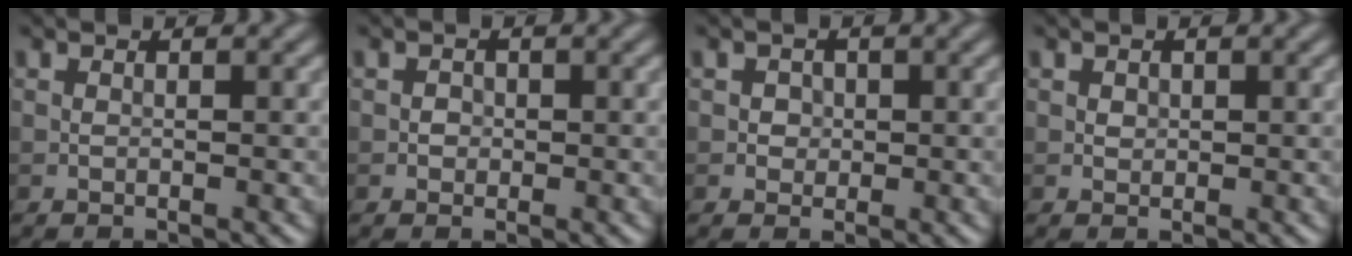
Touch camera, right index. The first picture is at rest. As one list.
[{"total": 0.8, "force": [-0.1, 0.8, 0.3], "torque": [0.002, -0.001, -0.002]}, {"total": 1.2, "force": [0.2, 1.2, 0.4], "torque": [0.005, 0.001, 0.003]}, {"total": 0.6, "force": [0.2, 0.5, 0.2], "torque": [-0.003, -0.003, 0.005]}]